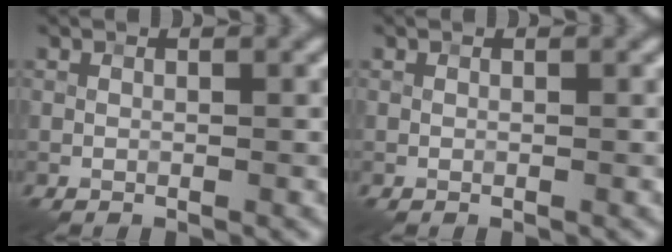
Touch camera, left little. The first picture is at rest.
{"total": 0.0}